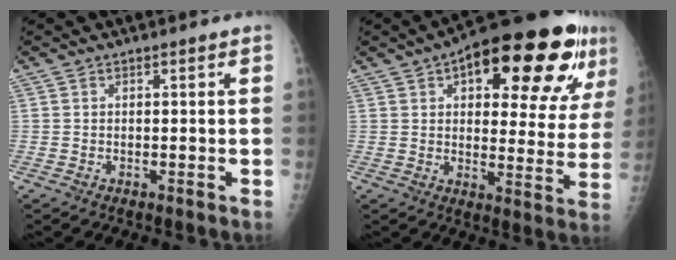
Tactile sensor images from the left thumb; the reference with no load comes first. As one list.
[{"total": 24.7, "force": [12.0, 9.6, 19.4], "torque": [-0.233, -0.002, 0.165]}]